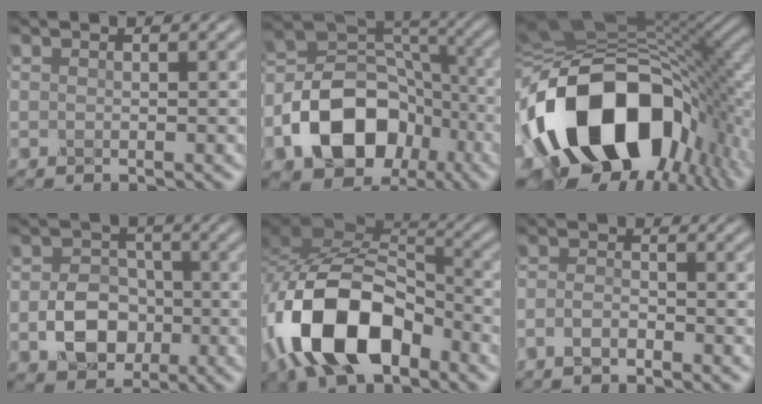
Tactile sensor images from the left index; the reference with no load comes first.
{"total": 11.7, "force": [-5.2, 8.1, 6.6], "torque": [-0.116, 0.005, -0.094]}
{"total": 18.6, "force": [-6.2, 11.9, 12.9], "torque": [-0.238, -0.009, -0.104]}
{"total": 5.2, "force": [-1.7, 4.0, 3.0], "torque": [-0.050, -0.002, -0.030]}
{"total": 13.0, "force": [-6.2, 6.7, 9.3], "torque": [-0.190, 0.002, -0.124]}
{"total": 1.9, "force": [-1.6, 0.5, 1.0], "torque": [-0.024, 0.004, -0.037]}